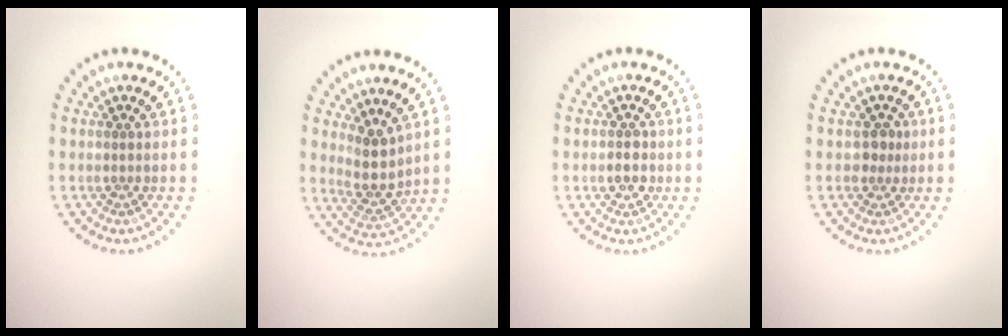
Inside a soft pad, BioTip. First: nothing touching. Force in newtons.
{"total": 2.9, "press": 2.3, "slide": 1.7}
{"total": 1.6, "press": 1.6, "slide": 0.3}
{"total": 1.4, "press": 1.1, "slide": 0.8}